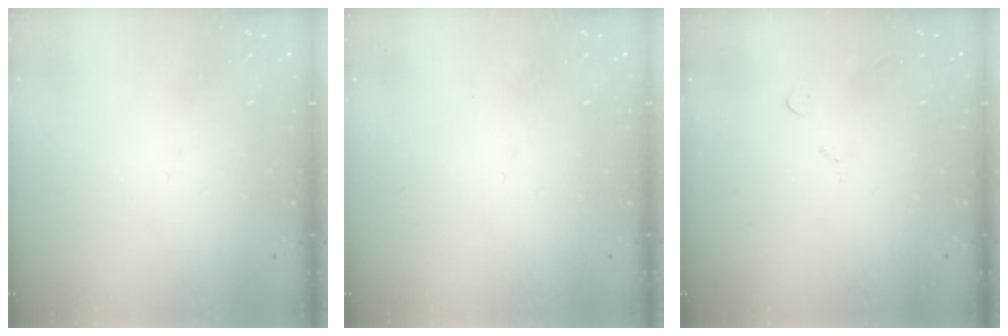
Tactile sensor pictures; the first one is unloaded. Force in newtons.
{"total": 0.0}
{"total": 5.1, "press": 5.1, "slide": 0.6}